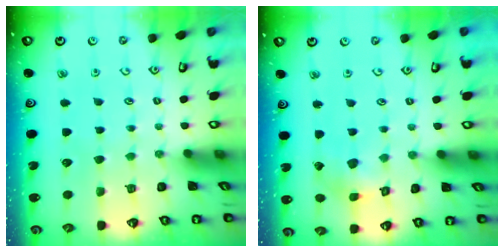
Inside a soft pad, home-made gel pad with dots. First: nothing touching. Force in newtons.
{"total": 4.0, "press": 4.0, "slide": 0.4}